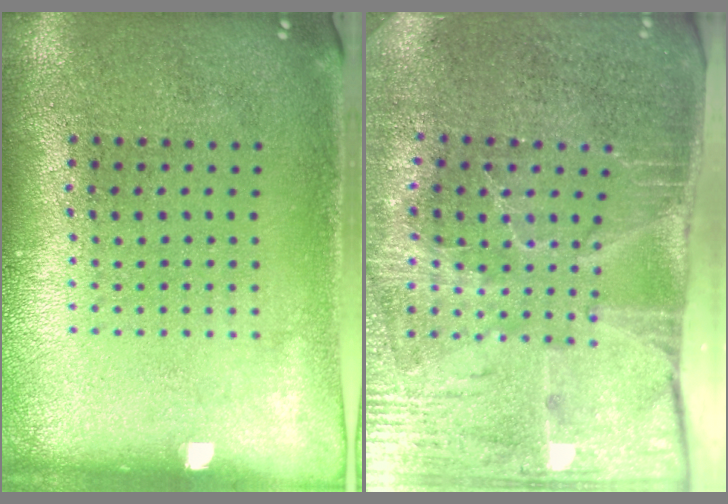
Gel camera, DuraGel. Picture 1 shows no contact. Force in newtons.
{"total": 4.3, "press": 3.6, "slide": 2.4}